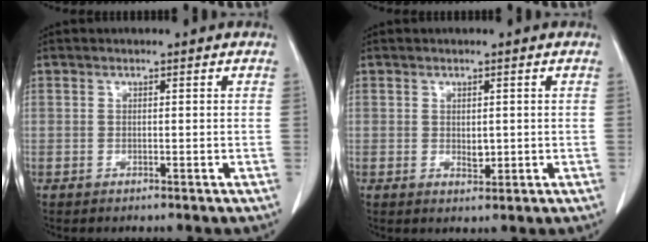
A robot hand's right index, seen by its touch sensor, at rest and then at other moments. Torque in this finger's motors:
{"motor_torque": [0.12, 0.20, -0.03, 0.03]}